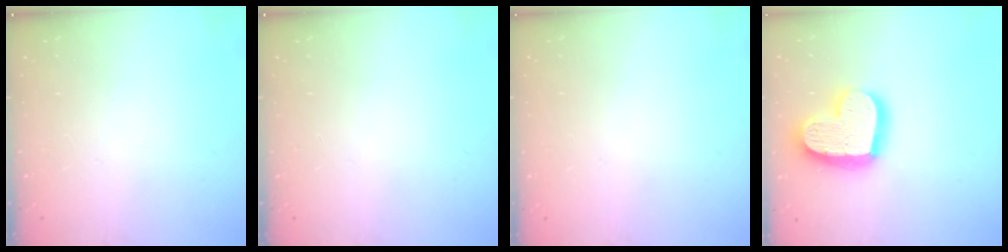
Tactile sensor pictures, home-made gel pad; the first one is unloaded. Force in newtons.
{"total": 0.0}
{"total": 0.0}
{"total": 19.6, "press": 19.5, "slide": 1.4}